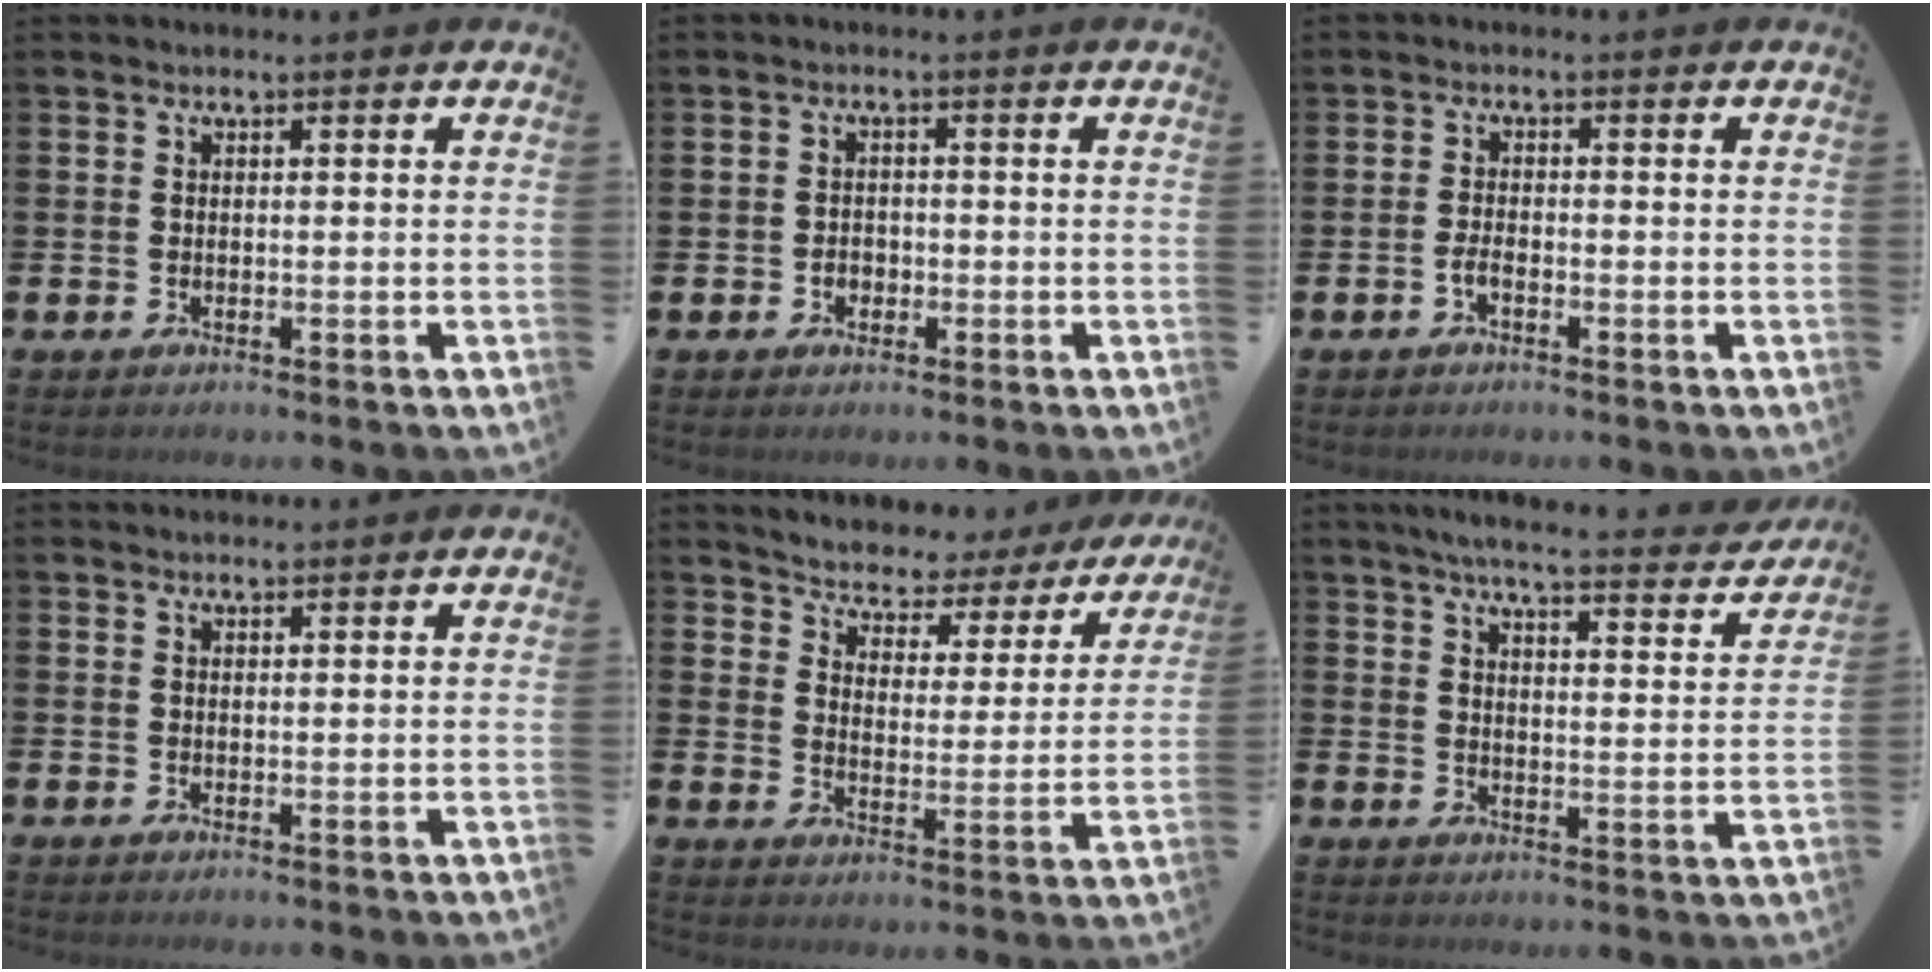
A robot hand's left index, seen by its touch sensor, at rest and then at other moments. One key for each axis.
{"total": 1.7, "fx": -0.5, "fy": 1.4, "fz": 0.7, "tx": -0.010, "ty": 0.004, "tz": -0.014}
{"total": 1.4, "fx": -0.8, "fy": 0.5, "fz": 1.1, "tx": -0.024, "ty": 0.002, "tz": -0.015}
{"total": 0.9, "fx": 0.8, "fy": 0.1, "fz": 0.1, "tx": 0.011, "ty": -0.004, "tz": 0.013}
{"total": 4.4, "fx": 4.2, "fy": 1.3, "fz": -0.2, "tx": -0.026, "ty": -0.042, "tz": 0.066}
{"total": 5.7, "fx": 5.2, "fy": 0.4, "fz": 2.2, "tx": -0.045, "ty": -0.039, "tz": 0.084}